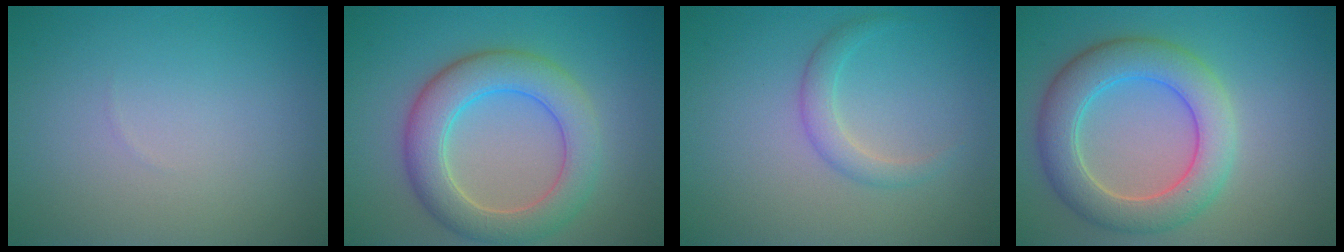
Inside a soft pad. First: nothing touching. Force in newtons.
{"total": 6.3, "press": 6.3, "slide": 0.1}
{"total": 1.9, "press": 1.9, "slide": 0.0}
{"total": 6.3, "press": 6.3, "slide": 0.5}